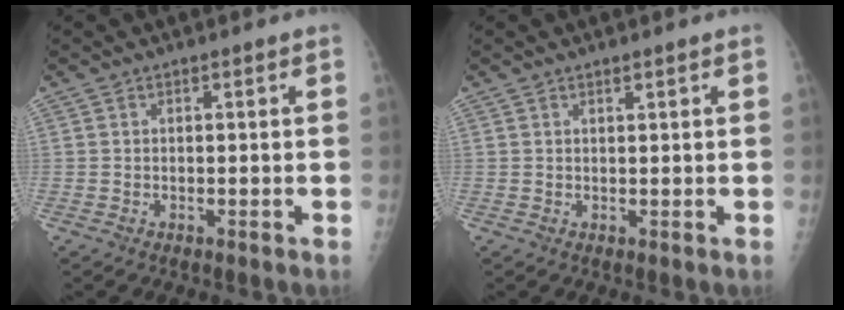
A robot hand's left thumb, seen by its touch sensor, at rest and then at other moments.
{"total": 1.0, "force": [0.8, 0.2, 0.6], "torque": [-0.008, -0.005, 0.015]}